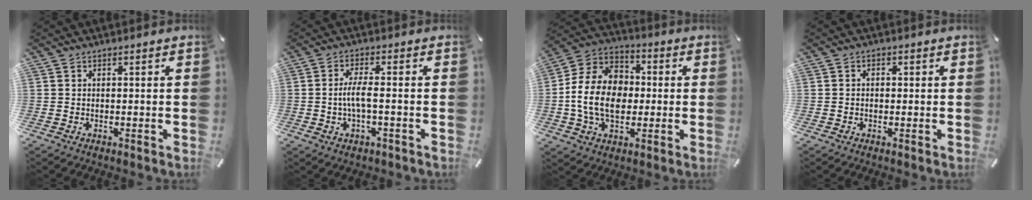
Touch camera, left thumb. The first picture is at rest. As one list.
[{"total": 5.6, "force": [-0.7, 1.8, 5.3], "torque": [-0.115, -0.004, -0.018]}, {"total": 14.7, "force": [-2.0, 11.3, 9.1], "torque": [-0.209, 0.022, -0.036]}, {"total": 1.3, "force": [-0.2, 1.0, 0.8], "torque": [-0.016, 0.005, -0.004]}]